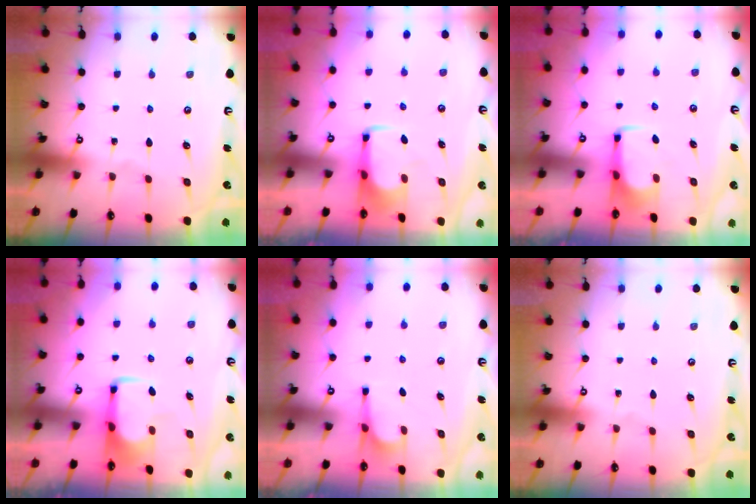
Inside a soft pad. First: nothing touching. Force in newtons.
{"total": 1.6, "press": 1.5, "slide": 0.3}
{"total": 1.7, "press": 1.7, "slide": 0.4}
{"total": 2.0, "press": 2.0, "slide": 0.4}
{"total": 2.1, "press": 1.9, "slide": 0.8}
{"total": 0.0}